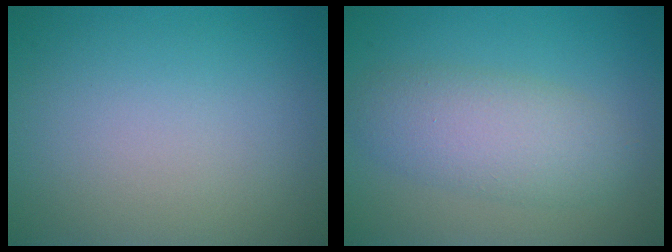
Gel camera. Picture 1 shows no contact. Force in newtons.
{"total": 4.7, "press": 4.7, "slide": 0.1}